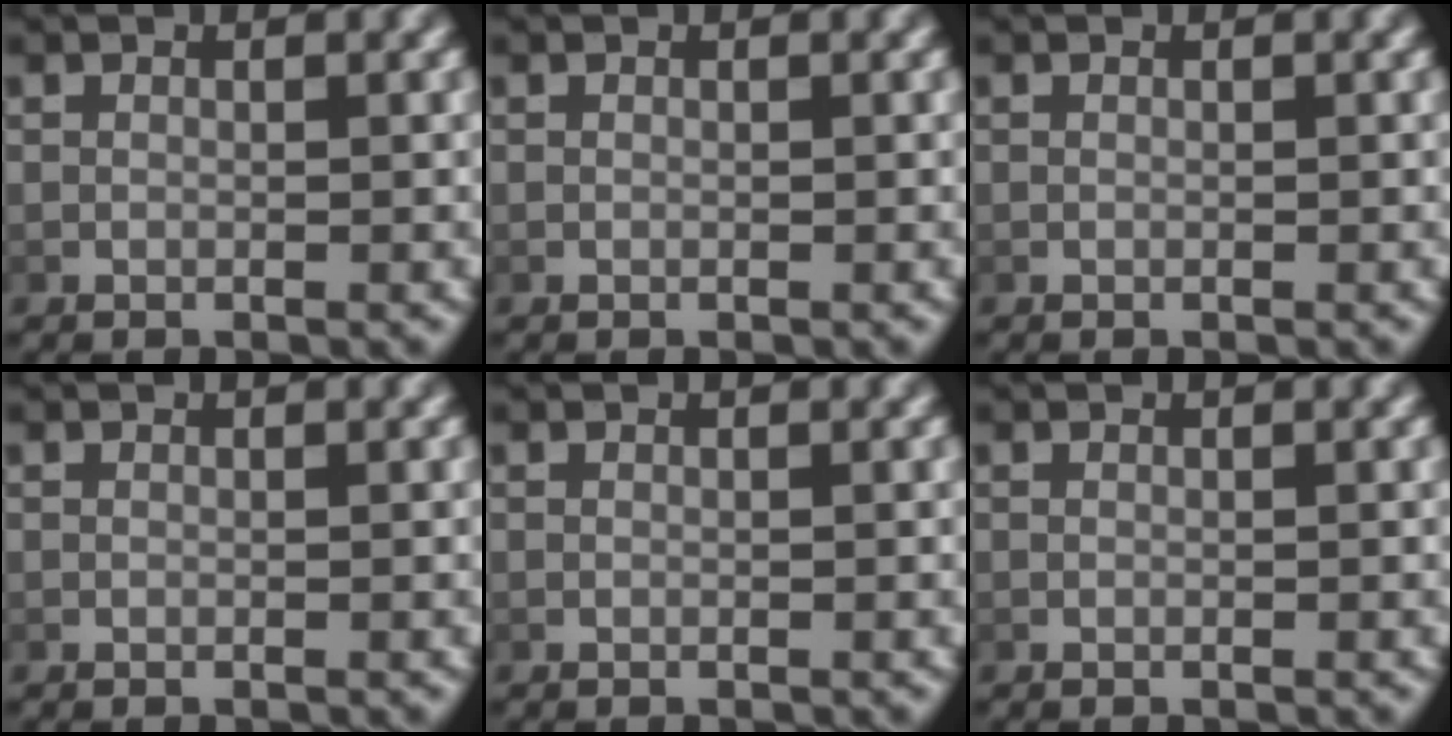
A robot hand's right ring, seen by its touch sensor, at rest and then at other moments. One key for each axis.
{"total": 0.0}
{"total": 0.0}
{"total": 0.0}
{"total": 0.0}
{"total": 0.0}